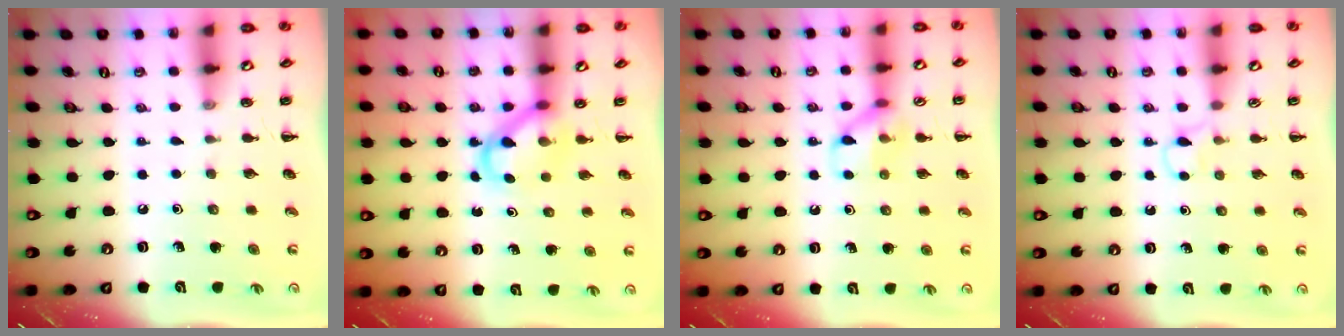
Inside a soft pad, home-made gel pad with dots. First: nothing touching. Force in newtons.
{"total": 4.6, "press": 4.6, "slide": 0.6}
{"total": 8.8, "press": 8.8, "slide": 0.7}
{"total": 3.1, "press": 2.9, "slide": 1.2}